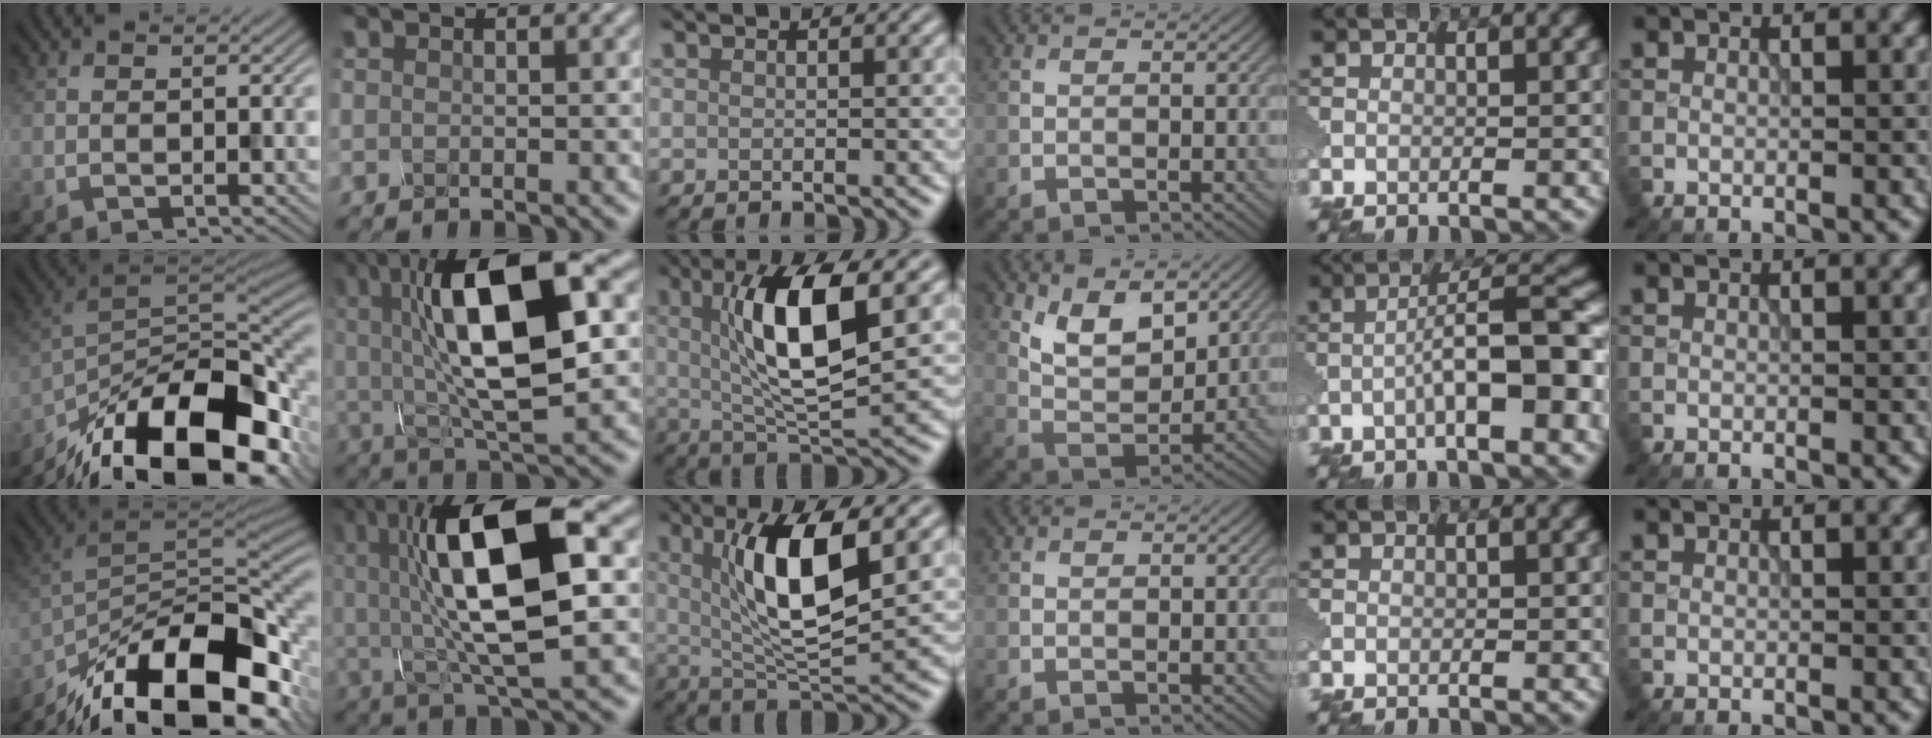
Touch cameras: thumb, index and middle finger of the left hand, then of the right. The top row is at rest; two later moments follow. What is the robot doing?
{"motion": "assemble", "object": "glue stick"}